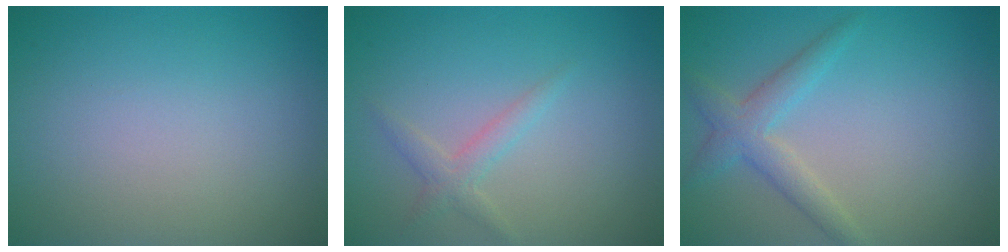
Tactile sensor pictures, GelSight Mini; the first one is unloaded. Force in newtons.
{"total": 1.7, "press": 1.6, "slide": 0.1}
{"total": 2.8, "press": 2.8, "slide": 0.1}